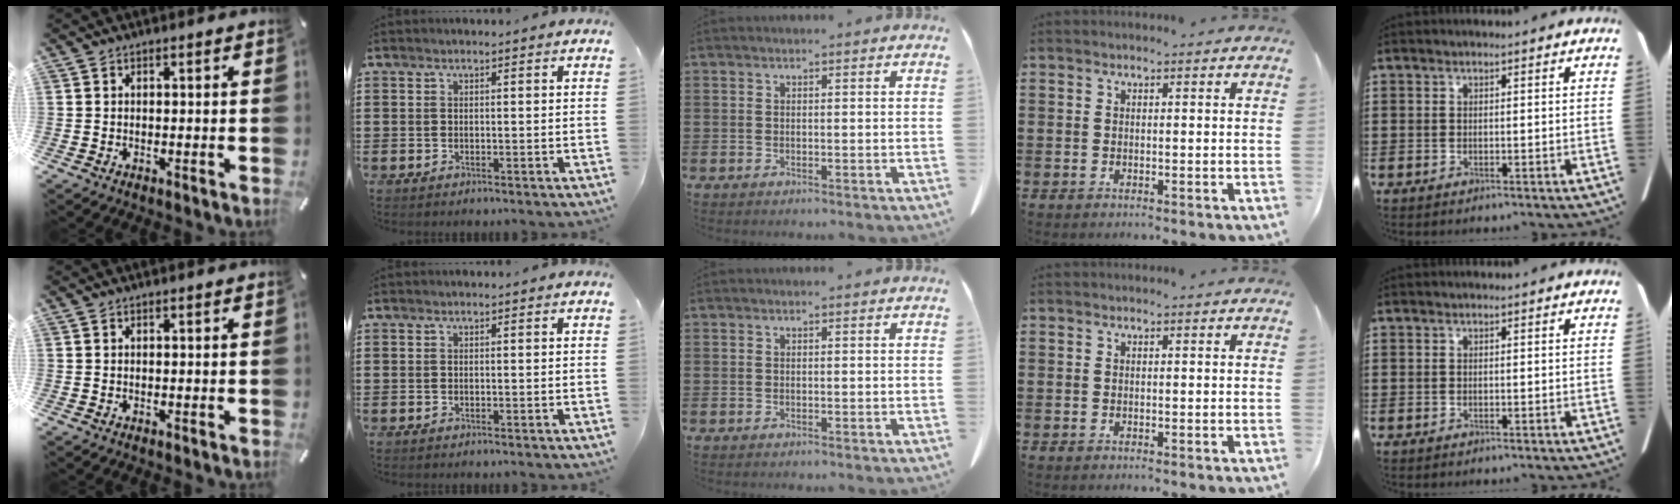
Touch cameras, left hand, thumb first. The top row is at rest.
{}